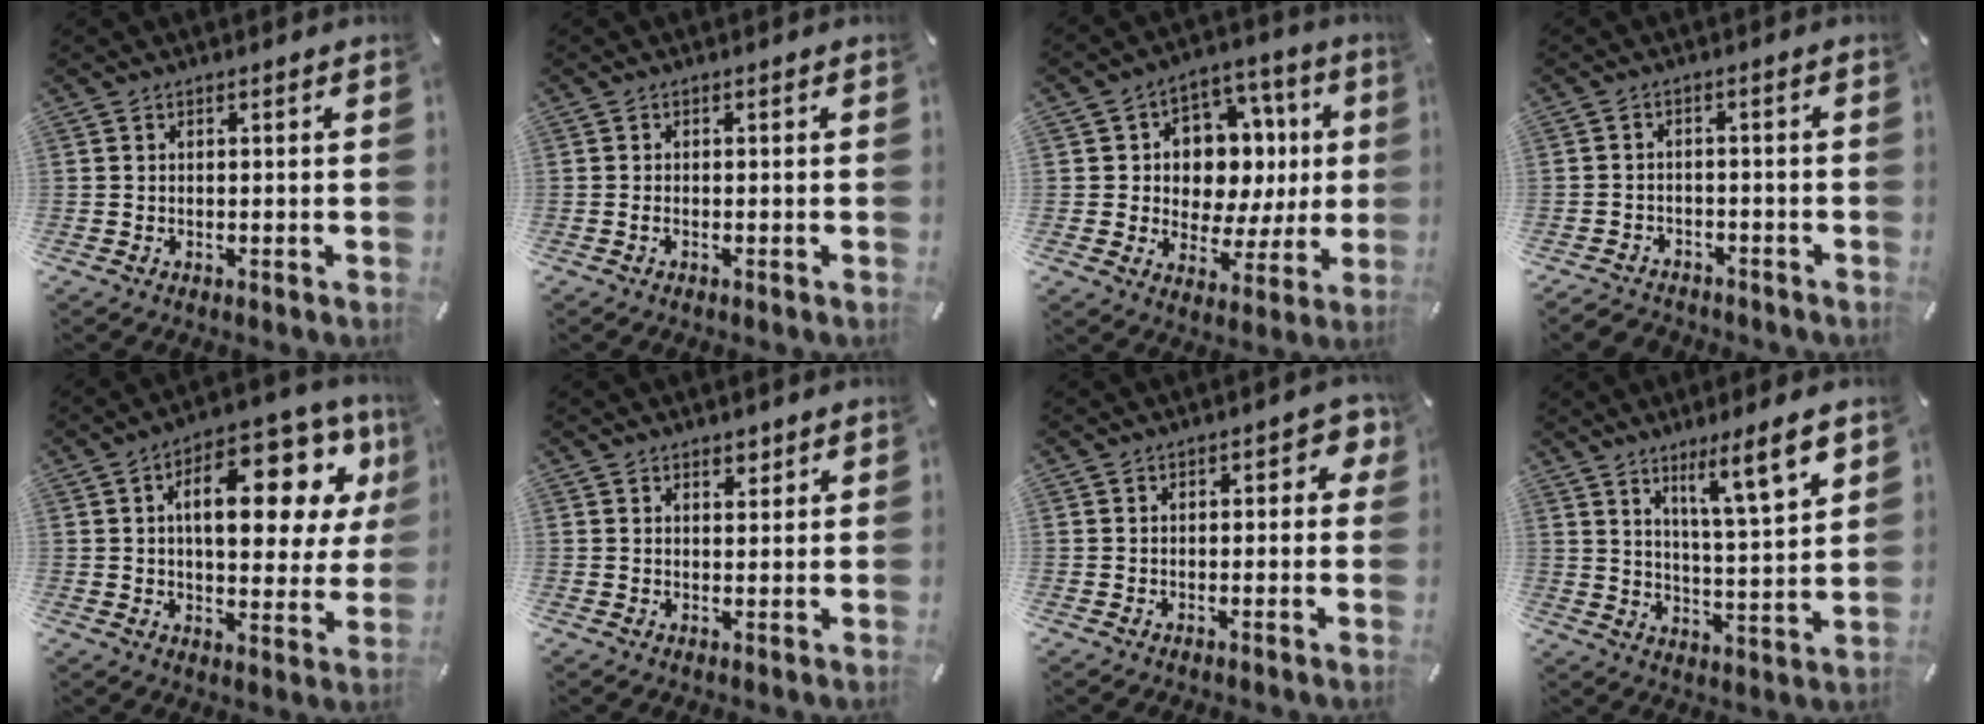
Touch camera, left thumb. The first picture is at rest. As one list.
[{"total": 0.6, "force": [-0.4, 0.2, 0.4], "torque": [-0.011, -0.002, -0.007]}, {"total": 11.2, "force": [1.9, 10.0, 4.7], "torque": [-0.060, -0.028, 0.044]}, {"total": 3.1, "force": [-2.5, 1.7, 0.5], "torque": [-0.015, 0.014, -0.054]}, {"total": 19.5, "force": [7.3, 9.5, 15.4], "torque": [-0.218, -0.040, 0.114]}, {"total": 2.2, "force": [1.5, 1.5, 0.5], "torque": [0.004, -0.004, 0.023]}, {"total": 3.3, "force": [0.5, 2.1, 2.6], "torque": [-0.027, 0.002, 0.001]}, {"total": 10.6, "force": [7.1, 1.4, 7.7], "torque": [-0.112, -0.048, 0.113]}]